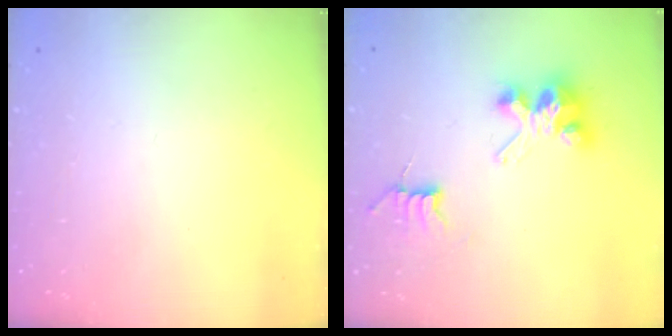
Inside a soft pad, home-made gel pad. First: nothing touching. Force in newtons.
{"total": 7.1, "press": 7.1, "slide": 0.2}